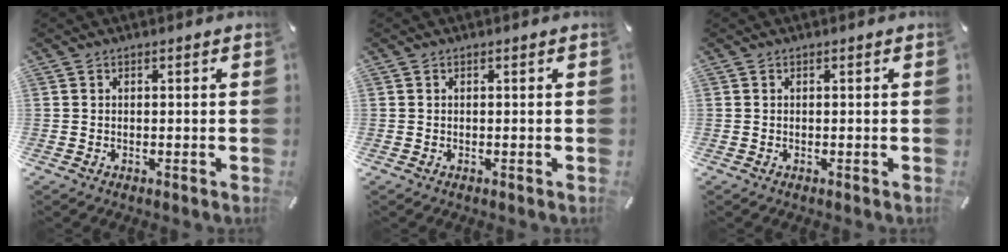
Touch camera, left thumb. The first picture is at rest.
{"total": 0.0}
{"total": 0.0}